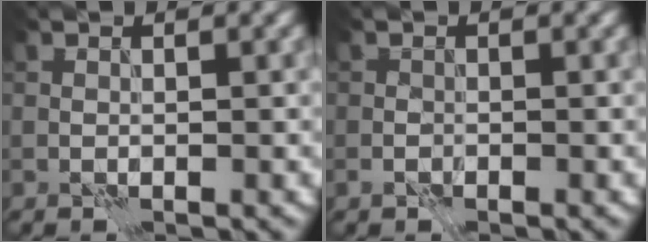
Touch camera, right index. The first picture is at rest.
{"total": 0.7, "force": [-0.5, 0.5, 0.2], "torque": [-0.002, 0.000, -0.010]}